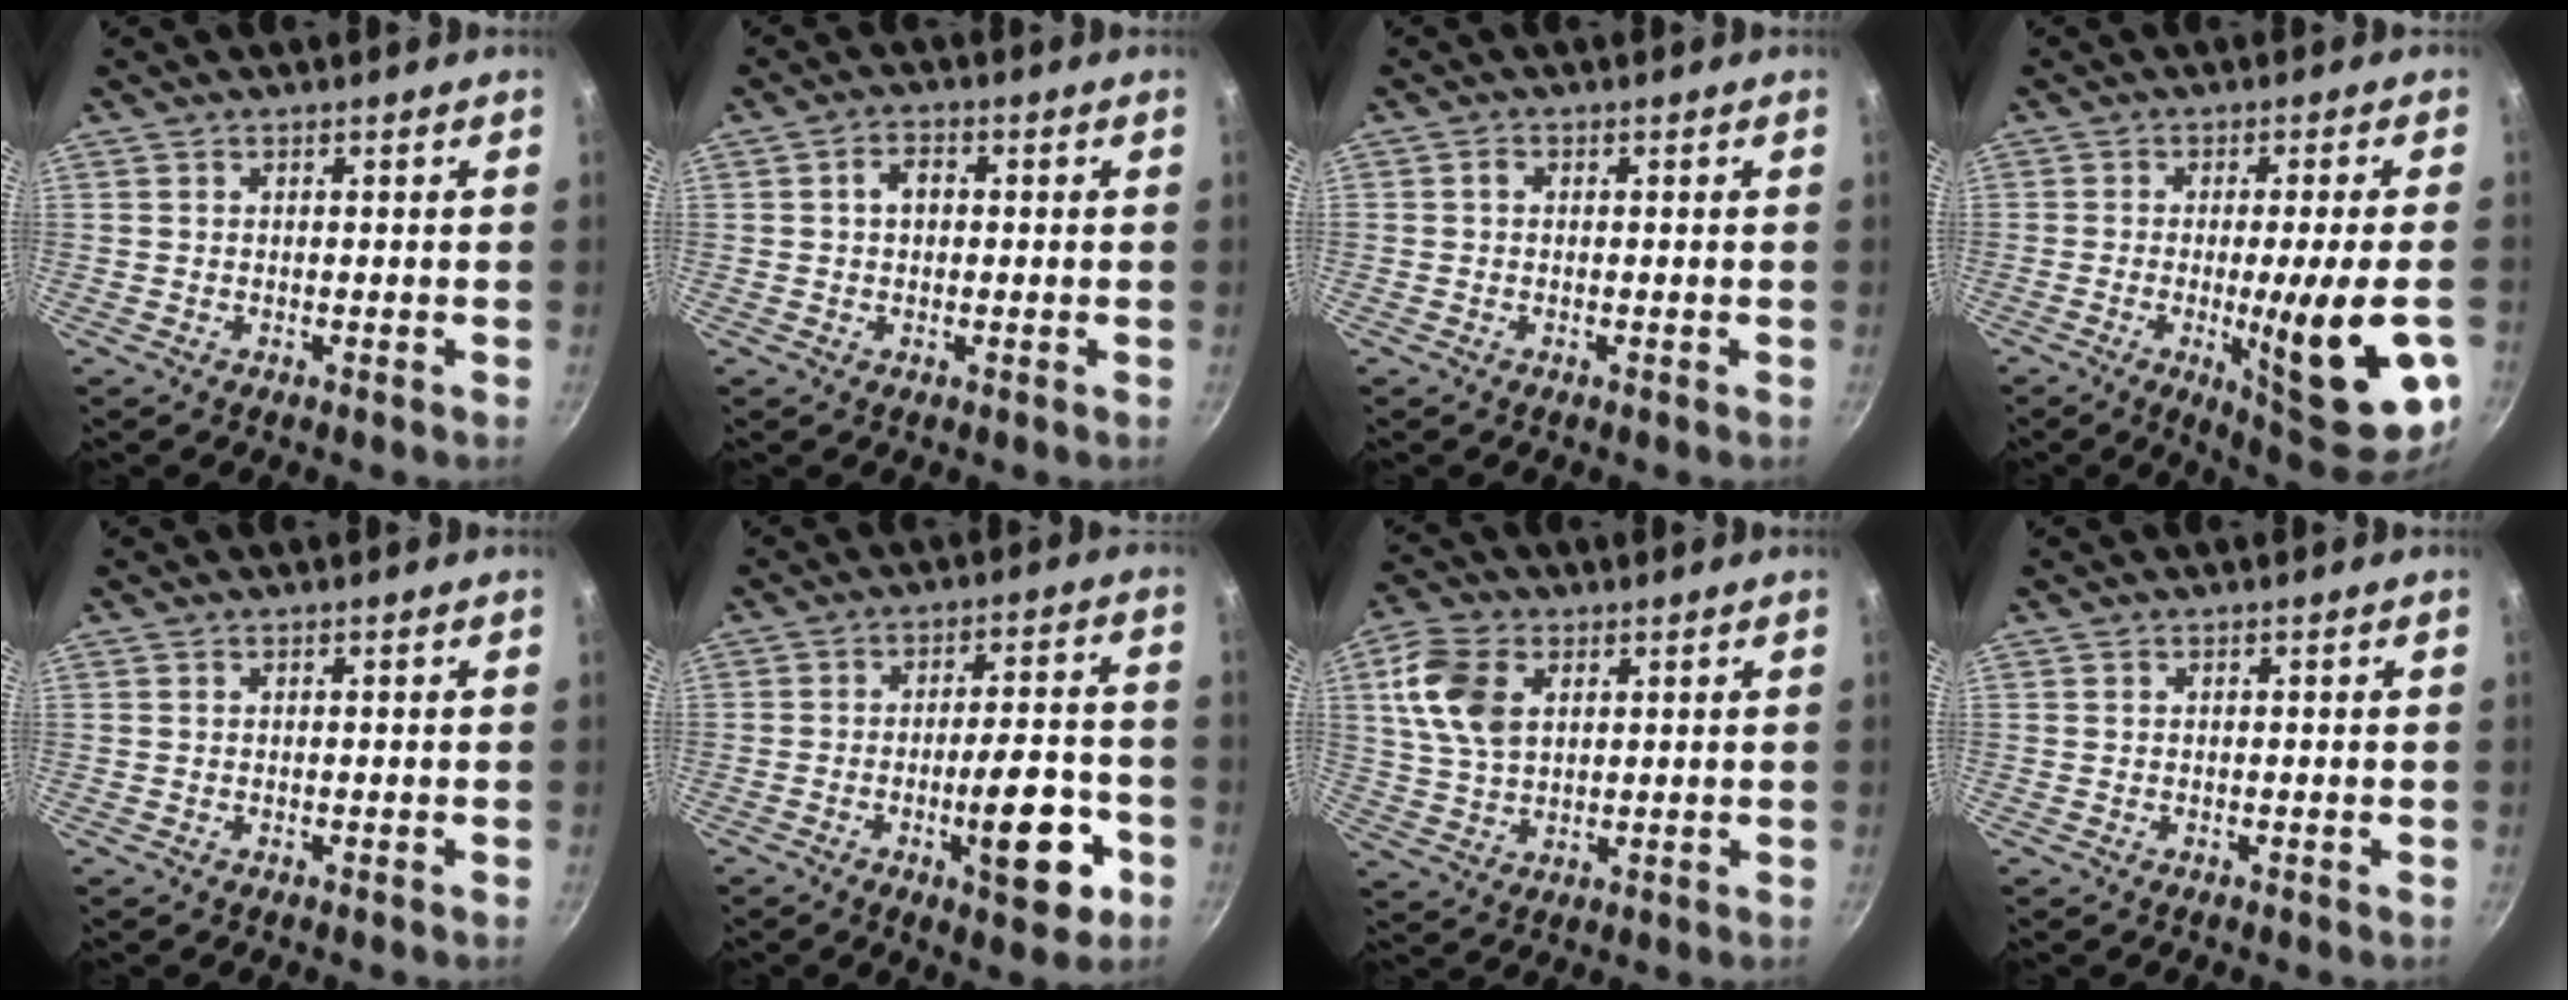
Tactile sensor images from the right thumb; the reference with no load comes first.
{"total": 3.5, "force": [0.4, 2.5, 2.5], "torque": [-0.029, 0.010, 0.002]}
{"total": 1.1, "force": [0.0, 0.9, 0.6], "torque": [-0.010, 0.007, -0.002]}
{"total": 18.4, "force": [-4.7, 2.9, 17.5], "torque": [-0.224, 0.000, -0.055]}
{"total": 0.0}
{"total": 13.5, "force": [-5.0, 4.7, 11.7], "torque": [-0.136, 0.031, -0.066]}
{"total": 11.0, "force": [3.4, 7.2, 7.6], "torque": [-0.136, -0.003, 0.063]}
{"total": 0.0}